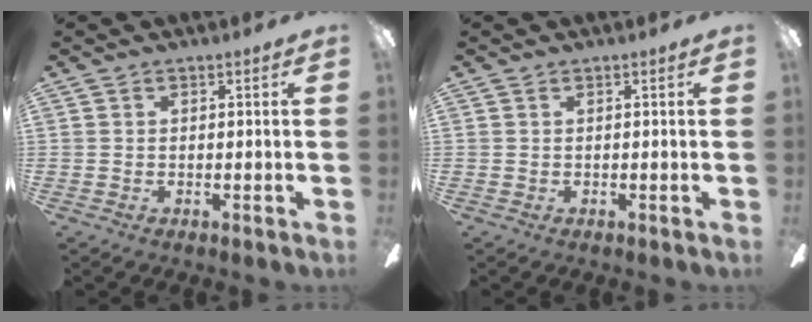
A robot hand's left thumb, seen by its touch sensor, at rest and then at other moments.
{"total": 0.0}